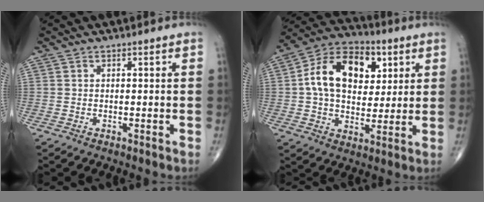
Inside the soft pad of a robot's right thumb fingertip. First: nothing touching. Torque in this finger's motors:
{"motor_torque": [1.48, 1.61, 1.04, -0.03, 0.12]}